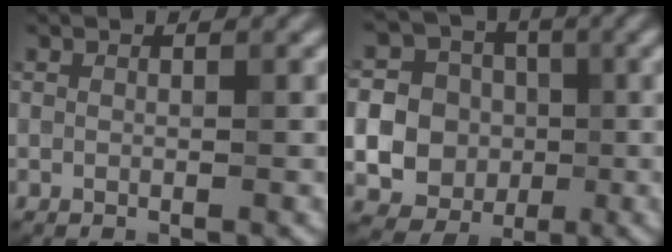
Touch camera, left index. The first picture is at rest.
{"total": 18.1, "force": [-1.6, 17.3, 5.0], "torque": [-0.148, 0.002, -0.058]}